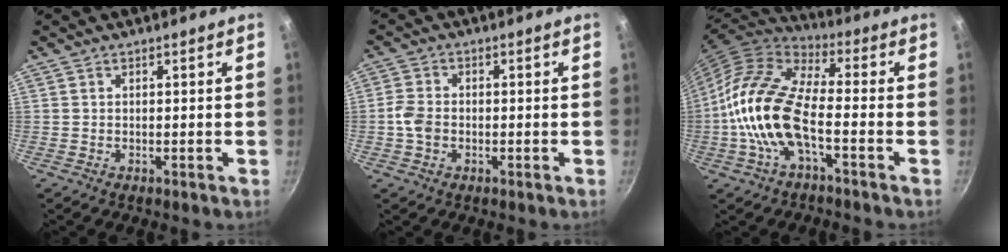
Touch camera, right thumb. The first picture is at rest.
{"total": 4.3, "force": [-0.9, 3.2, 2.7], "torque": [-0.052, 0.010, -0.024]}
{"total": 15.9, "force": [-4.1, 7.2, 13.5], "torque": [-0.260, 0.037, -0.097]}